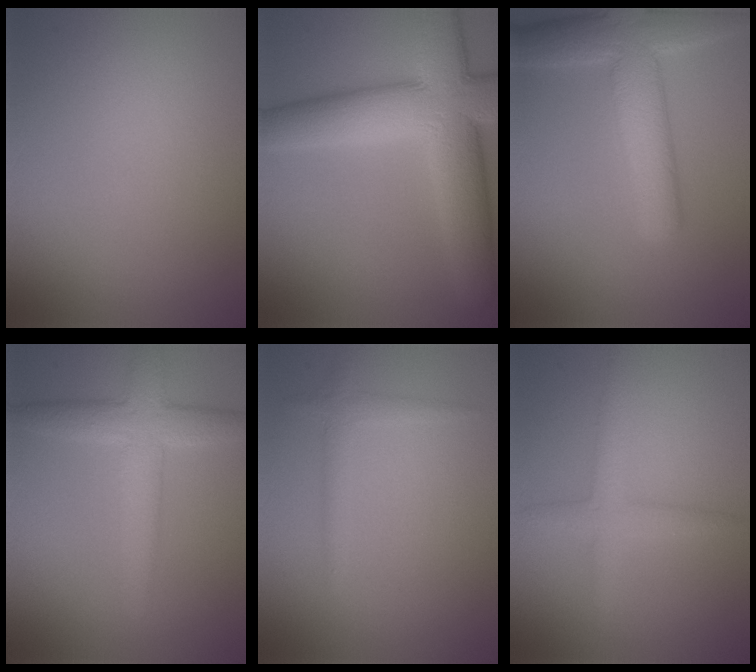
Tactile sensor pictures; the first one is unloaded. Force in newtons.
{"total": 10.8, "press": 10.8, "slide": 0.6}
{"total": 7.1, "press": 7.1, "slide": 0.4}
{"total": 4.9, "press": 4.9, "slide": 0.1}
{"total": 1.4, "press": 1.4, "slide": 0.1}
{"total": 2.3, "press": 2.3, "slide": 0.1}